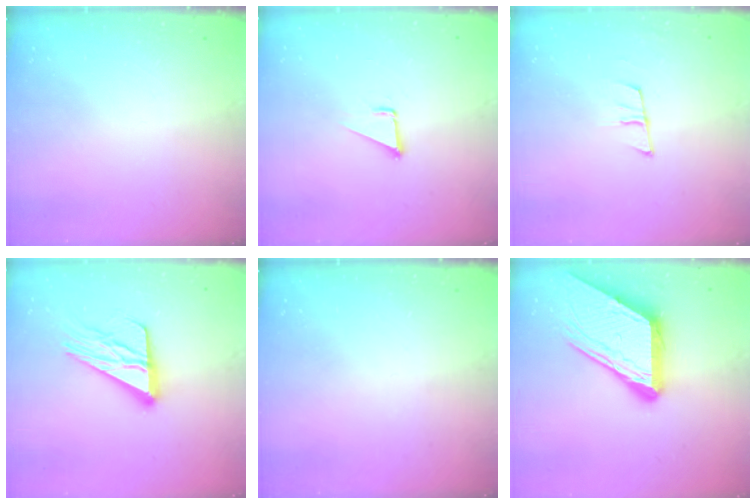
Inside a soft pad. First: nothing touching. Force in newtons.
{"total": 1.9, "press": 1.9, "slide": 0.1}
{"total": 6.9, "press": 6.3, "slide": 2.8}
{"total": 16.5, "press": 16.5, "slide": 1.6}
{"total": 0.0}
{"total": 16.3, "press": 16.2, "slide": 1.9}